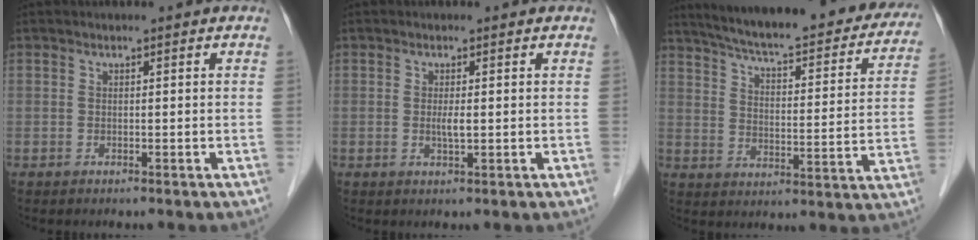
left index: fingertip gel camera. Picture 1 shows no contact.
{"total": 1.6, "force": [0.0, 0.2, 1.6], "torque": [-0.034, -0.002, 0.000]}
{"total": 28.8, "force": [24.9, 5.6, 13.4], "torque": [-0.206, -0.030, 0.310]}